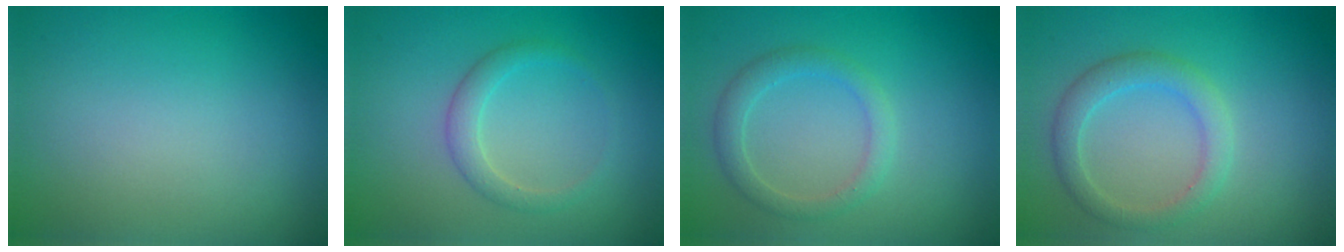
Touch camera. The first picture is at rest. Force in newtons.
{"total": 1.9, "press": 1.9, "slide": 0.1}
{"total": 2.2, "press": 2.2, "slide": 0.1}
{"total": 2.8, "press": 2.8, "slide": 0.2}